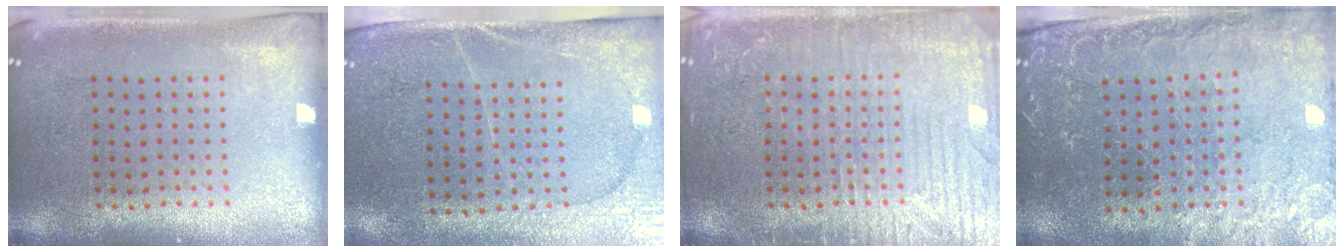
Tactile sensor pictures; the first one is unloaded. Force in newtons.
{"total": 3.0, "press": 2.8, "slide": 1.1}
{"total": 5.1, "press": 5.1, "slide": 0.7}
{"total": 1.0, "press": 0.9, "slide": 0.3}